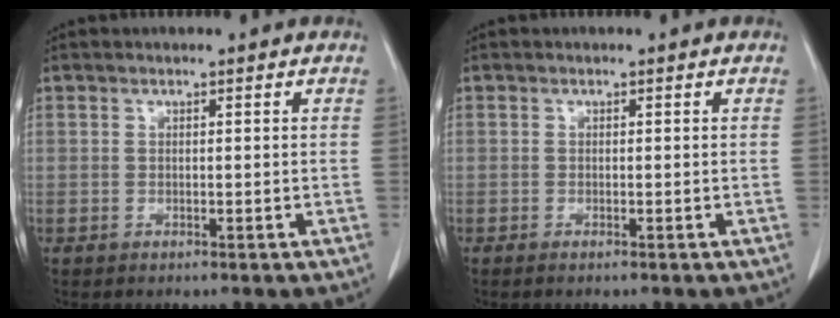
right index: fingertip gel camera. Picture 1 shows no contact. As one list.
[{"total": 0.6, "force": [-0.5, 0.0, 0.4], "torque": [-0.010, -0.002, -0.007]}]